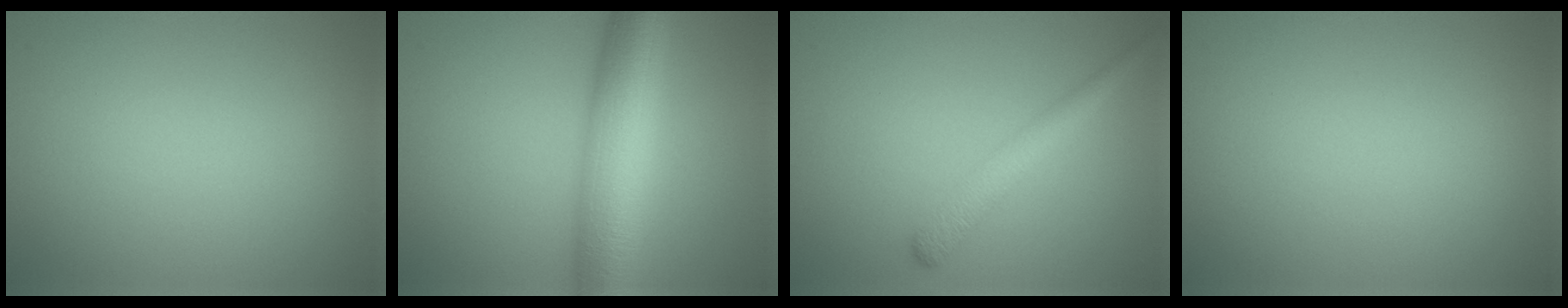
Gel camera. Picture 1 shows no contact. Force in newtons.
{"total": 9.3, "press": 9.3, "slide": 0.2}
{"total": 2.7, "press": 2.7, "slide": 0.1}
{"total": 0.0}